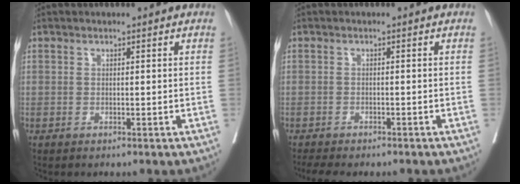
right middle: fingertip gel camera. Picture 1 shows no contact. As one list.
[{"total": 5.6, "force": [-4.9, 1.3, 2.5], "torque": [-0.037, -0.007, -0.070]}]